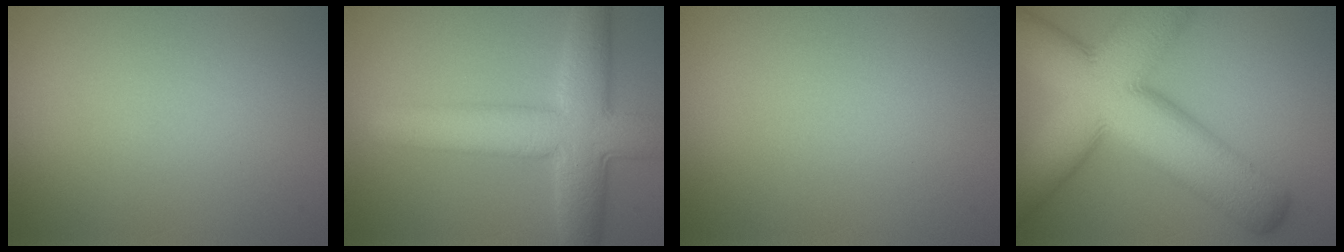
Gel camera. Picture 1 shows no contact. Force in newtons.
{"total": 8.2, "press": 8.2, "slide": 0.3}
{"total": 0.0}
{"total": 14.8, "press": 14.8, "slide": 0.6}